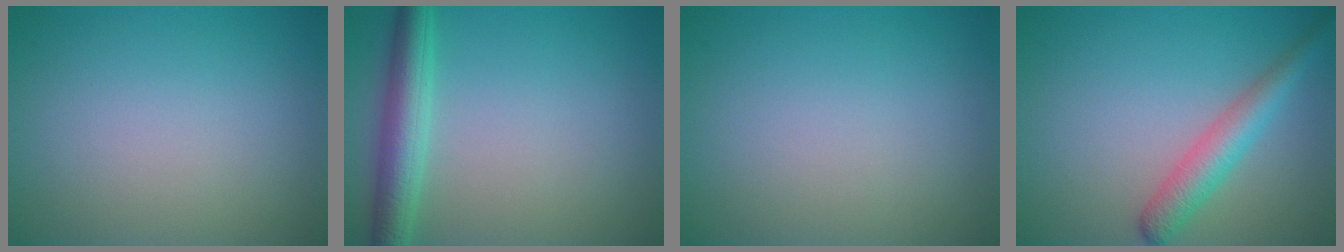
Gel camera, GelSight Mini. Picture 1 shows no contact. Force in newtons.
{"total": 4.2, "press": 4.2, "slide": 0.2}
{"total": 0.0}
{"total": 3.5, "press": 3.5, "slide": 0.1}